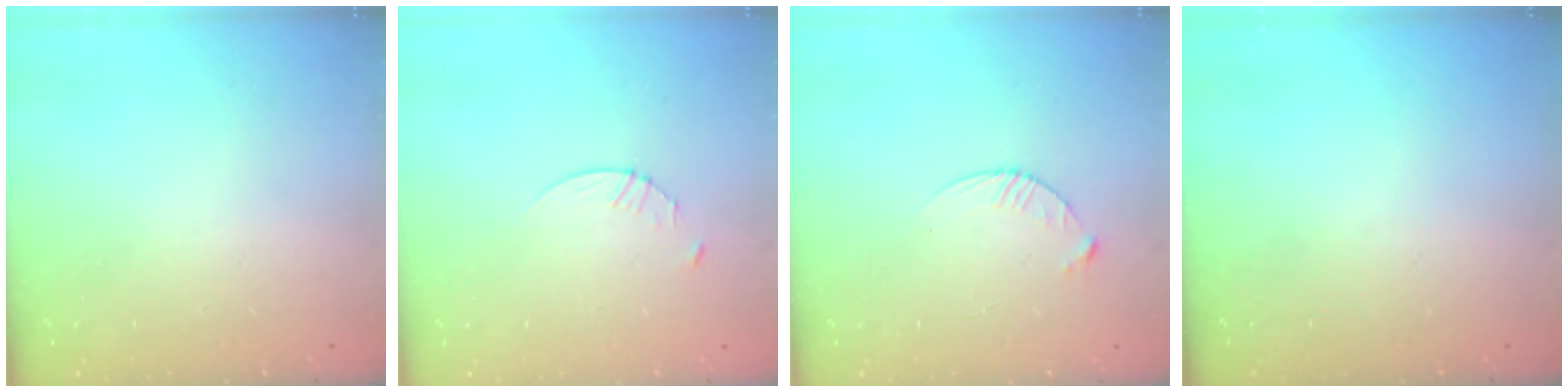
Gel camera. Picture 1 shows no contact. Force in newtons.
{"total": 2.9, "press": 2.9, "slide": 0.4}
{"total": 3.7, "press": 3.7, "slide": 0.4}
{"total": 0.0}